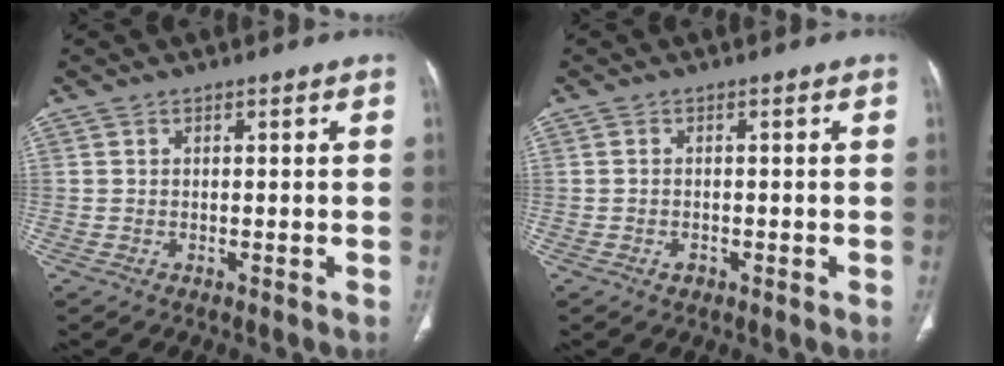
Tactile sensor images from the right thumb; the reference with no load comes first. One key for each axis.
{"total": 1.2, "fx": -0.6, "fy": 0.9, "fz": 0.6, "tx": -0.008, "ty": 0.006, "tz": -0.008}